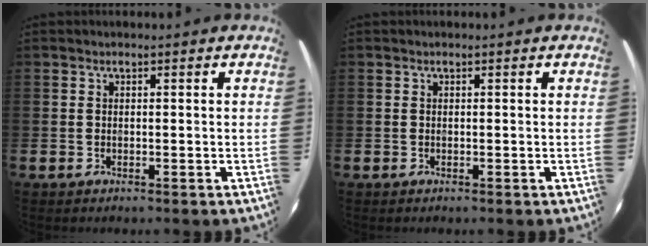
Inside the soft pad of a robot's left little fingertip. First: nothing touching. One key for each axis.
{"total": 0.0}